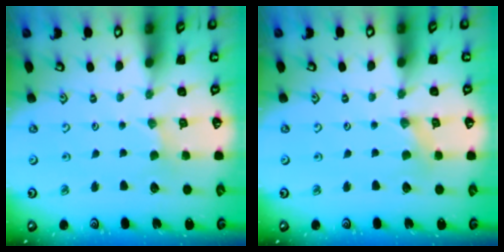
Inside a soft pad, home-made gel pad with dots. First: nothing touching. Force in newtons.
{"total": 0.0}